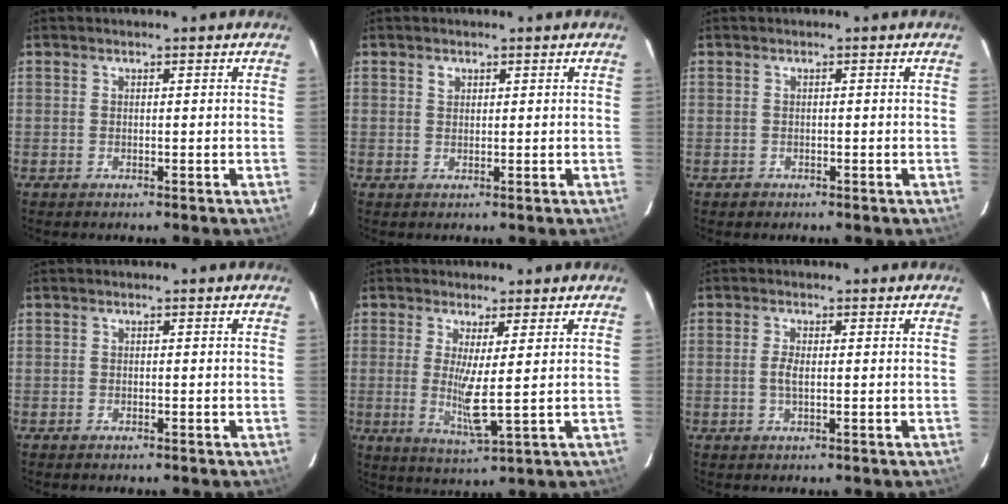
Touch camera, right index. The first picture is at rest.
{"total": 1.2, "force": [0.6, 0.9, 0.4], "torque": [-0.007, 0.005, 0.010]}
{"total": 1.2, "force": [-0.6, 1.0, 0.0], "torque": [0.000, 0.004, -0.006]}
{"total": 0.5, "force": [-0.5, 0.2, 0.1], "torque": [-0.004, 0.001, -0.010]}
{"total": 8.9, "force": [2.5, 0.0, 8.5], "torque": [-0.151, -0.030, 0.042]}
{"total": 2.0, "force": [0.0, 0.5, 2.0], "torque": [-0.039, -0.001, -0.002]}